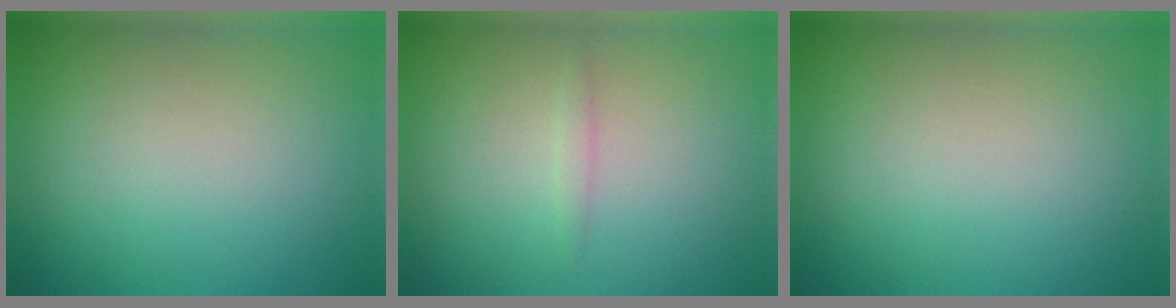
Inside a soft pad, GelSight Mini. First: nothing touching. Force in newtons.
{"total": 0.7, "press": 0.7, "slide": 0.1}
{"total": 0.0}